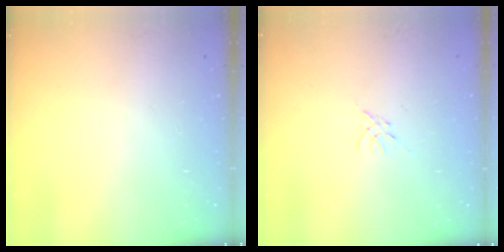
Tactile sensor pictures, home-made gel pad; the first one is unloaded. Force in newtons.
{"total": 0.0}